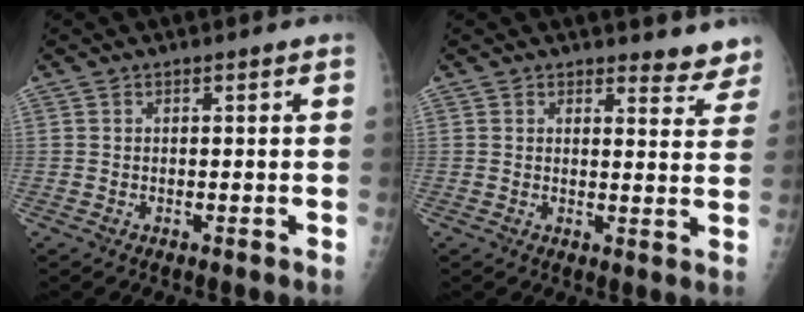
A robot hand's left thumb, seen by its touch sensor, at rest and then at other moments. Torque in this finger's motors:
{"motor_torque": [0.37, -0.23, -0.24, -0.04, 0.00]}